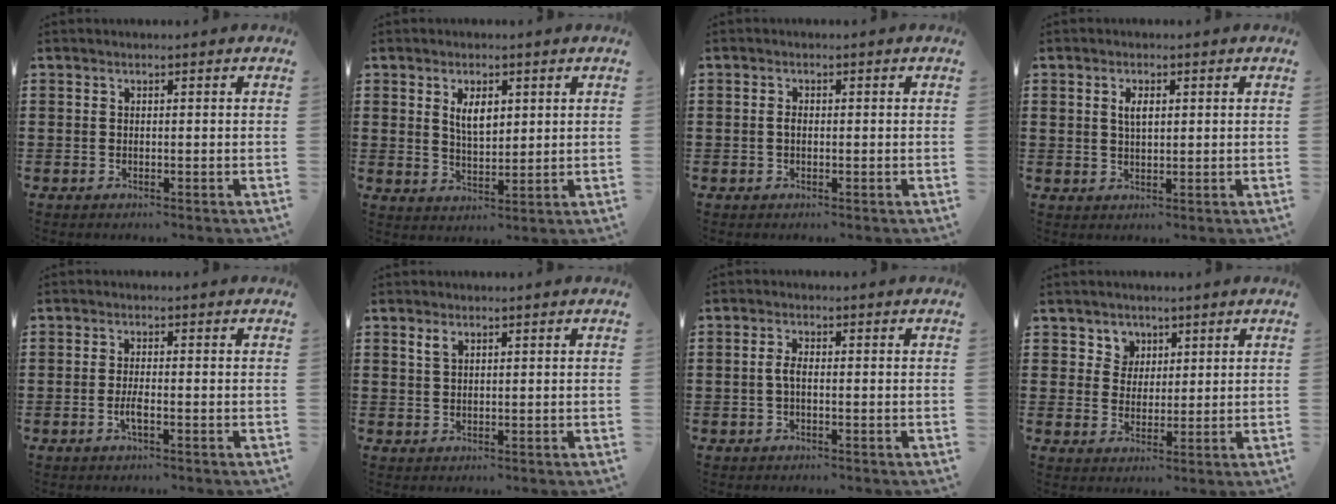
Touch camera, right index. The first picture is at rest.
{"total": 4.4, "force": [1.8, 2.0, 3.5], "torque": [-0.067, 0.004, 0.028]}
{"total": 1.2, "force": [-0.1, 0.7, 0.9], "torque": [-0.020, 0.003, -0.002]}
{"total": 2.7, "force": [0.9, 1.3, 2.2], "torque": [-0.046, 0.005, 0.014]}
{"total": 2.4, "force": [-1.0, 0.2, 2.2], "torque": [-0.046, -0.005, -0.019]}
{"total": 1.5, "force": [1.0, 0.7, 0.9], "torque": [-0.020, 0.002, 0.018]}
{"total": 2.1, "force": [-0.3, 0.7, 1.9], "torque": [-0.044, -0.001, -0.009]}
{"total": 3.7, "force": [2.0, 3.1, 0.0], "torque": [-0.021, 0.012, 0.037]}